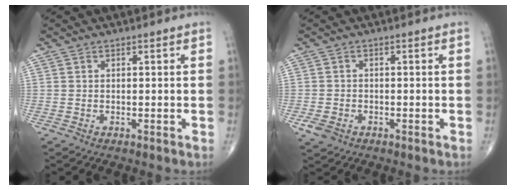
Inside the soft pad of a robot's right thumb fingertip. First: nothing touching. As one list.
[{"total": 3.1, "force": [-1.4, 2.3, 1.6], "torque": [-0.032, 0.003, -0.021]}]